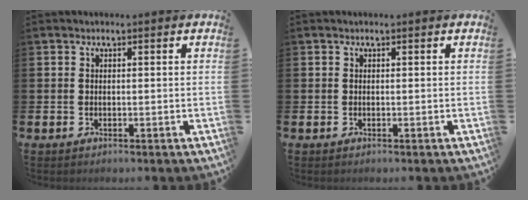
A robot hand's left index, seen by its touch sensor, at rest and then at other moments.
{"total": 0.0}